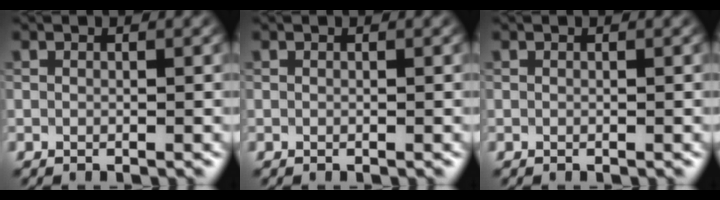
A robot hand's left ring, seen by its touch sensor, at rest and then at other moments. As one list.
[{"total": 0.0}, {"total": 0.0}]